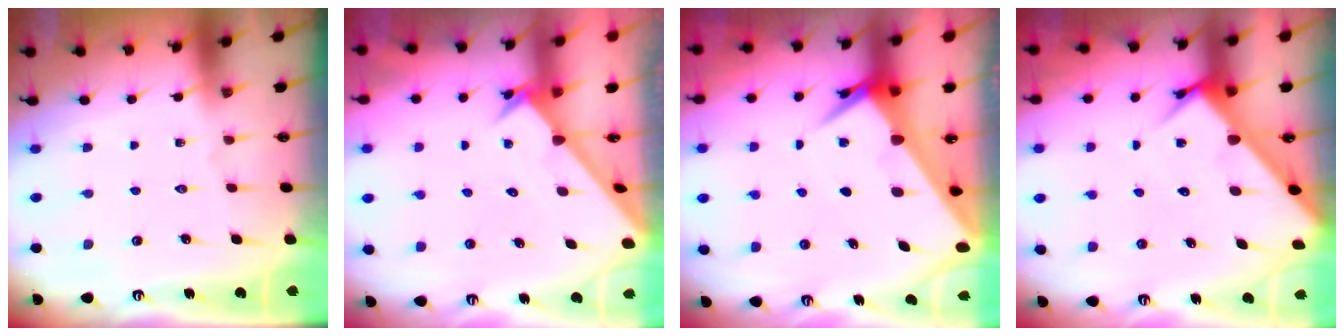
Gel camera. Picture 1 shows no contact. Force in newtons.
{"total": 2.6, "press": 2.6, "slide": 0.2}
{"total": 5.6, "press": 5.5, "slide": 0.6}
{"total": 4.8, "press": 4.8, "slide": 0.3}